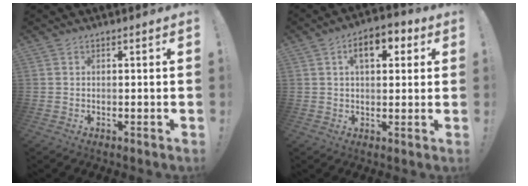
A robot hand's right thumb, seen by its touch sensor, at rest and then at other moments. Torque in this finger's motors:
{"motor_torque": [0.65, 2.15, 0.83, 0.48, 0.01]}